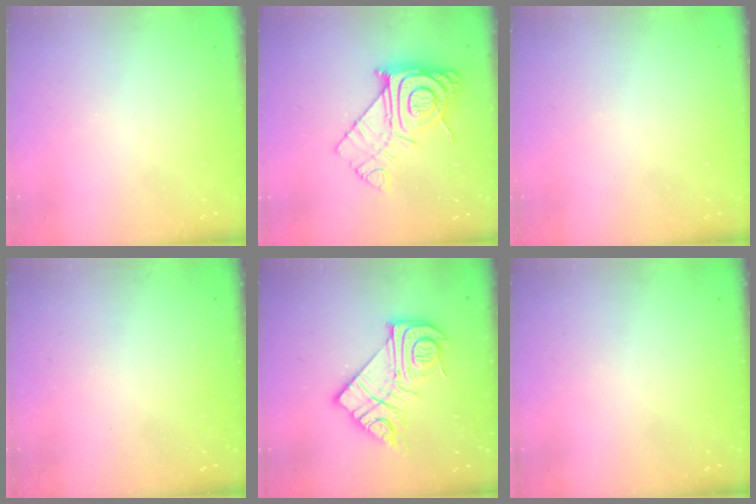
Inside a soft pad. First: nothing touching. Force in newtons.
{"total": 13.5, "press": 13.5, "slide": 1.1}
{"total": 0.0}
{"total": 0.0}
{"total": 16.9, "press": 16.9, "slide": 1.5}
{"total": 0.0}